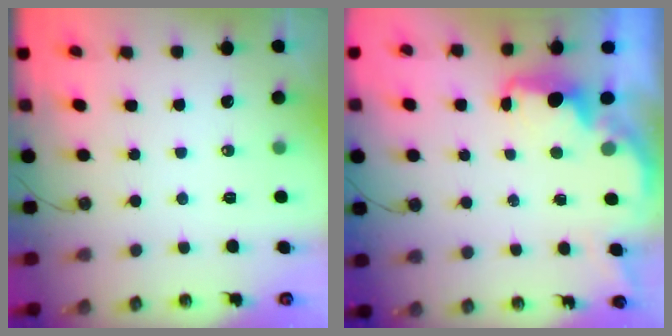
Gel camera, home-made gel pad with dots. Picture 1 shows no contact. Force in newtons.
{"total": 2.2, "press": 2.0, "slide": 0.9}